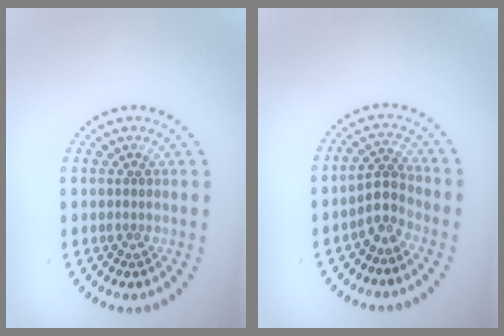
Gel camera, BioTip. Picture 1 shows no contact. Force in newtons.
{"total": 2.3, "press": 1.8, "slide": 1.5}